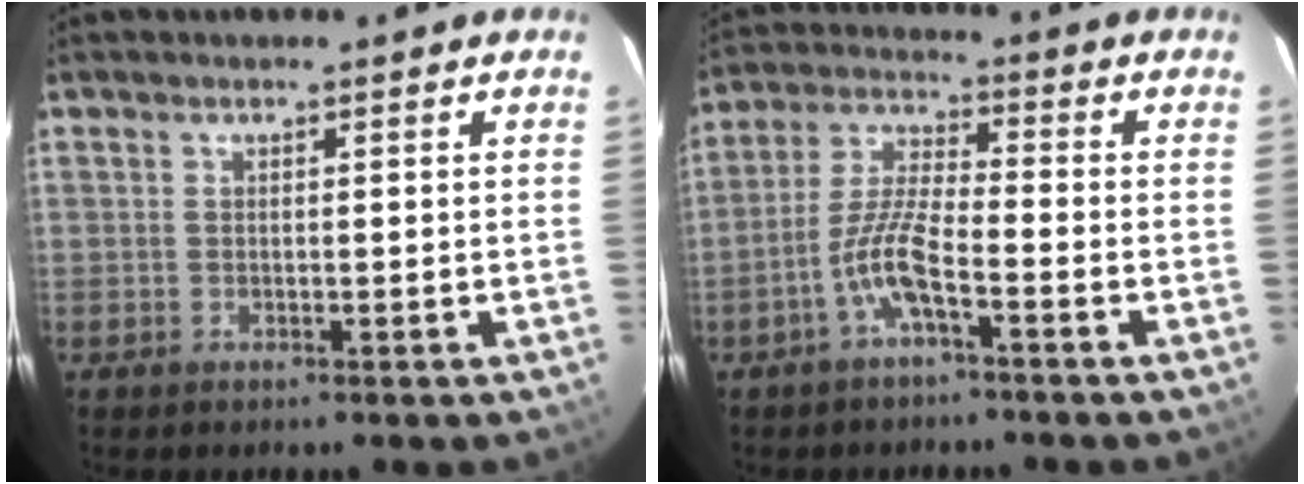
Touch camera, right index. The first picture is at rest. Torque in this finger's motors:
{"motor_torque": [1.31, -0.37, 0.72, 0.12]}